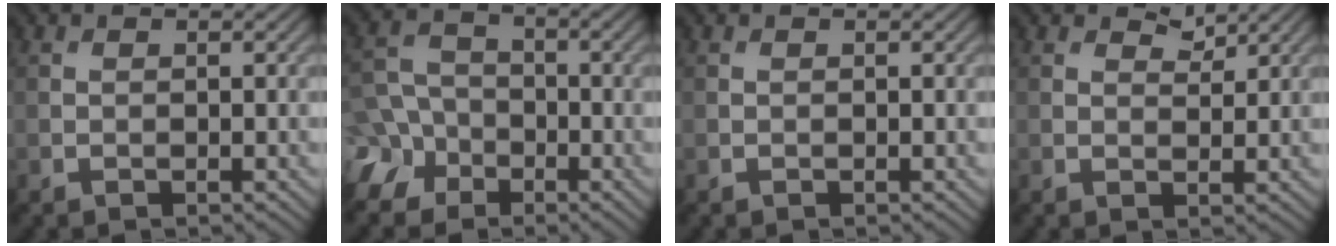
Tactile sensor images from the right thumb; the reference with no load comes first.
{"total": 7.6, "force": [-3.9, 5.9, 2.7], "torque": [-0.059, -0.012, -0.100]}
{"total": 0.0}
{"total": 2.1, "force": [1.7, 0.8, 0.9], "torque": [-0.015, -0.004, 0.032]}